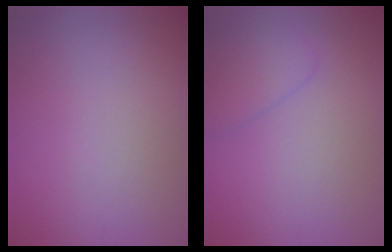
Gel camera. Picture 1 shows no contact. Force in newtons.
{"total": 1.8, "press": 1.8, "slide": 0.2}